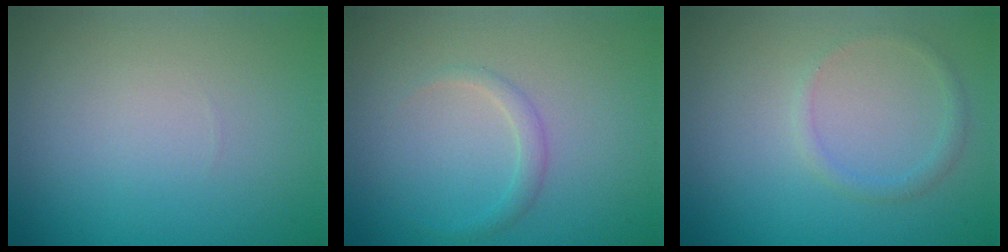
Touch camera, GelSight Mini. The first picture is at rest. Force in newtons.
{"total": 1.2, "press": 1.2, "slide": 0.0}
{"total": 1.1, "press": 1.1, "slide": 0.1}